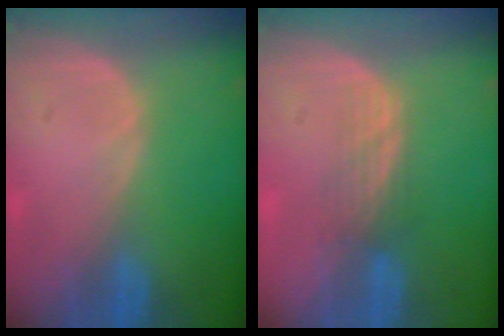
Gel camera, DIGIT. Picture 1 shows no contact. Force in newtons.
{"total": 2.9, "press": 2.6, "slide": 1.3}